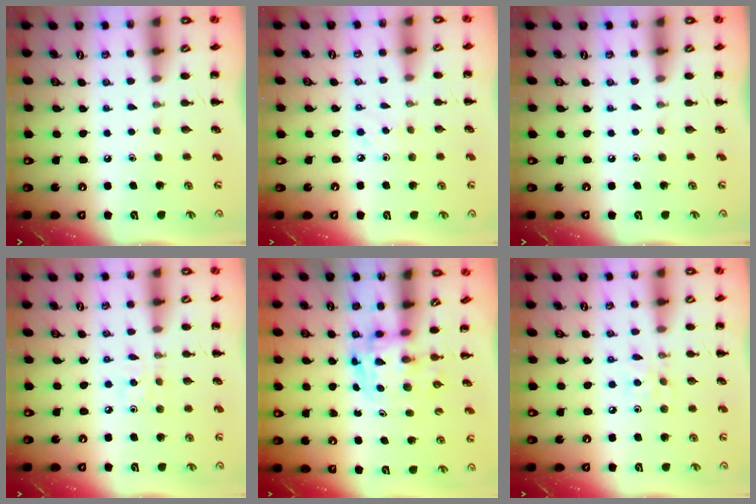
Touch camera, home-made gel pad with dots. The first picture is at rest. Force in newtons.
{"total": 2.5, "press": 2.3, "slide": 0.9}
{"total": 0.0}
{"total": 2.2, "press": 2.1, "slide": 0.6}
{"total": 3.5, "press": 3.5, "slide": 0.6}
{"total": 3.8, "press": 3.6, "slide": 1.3}